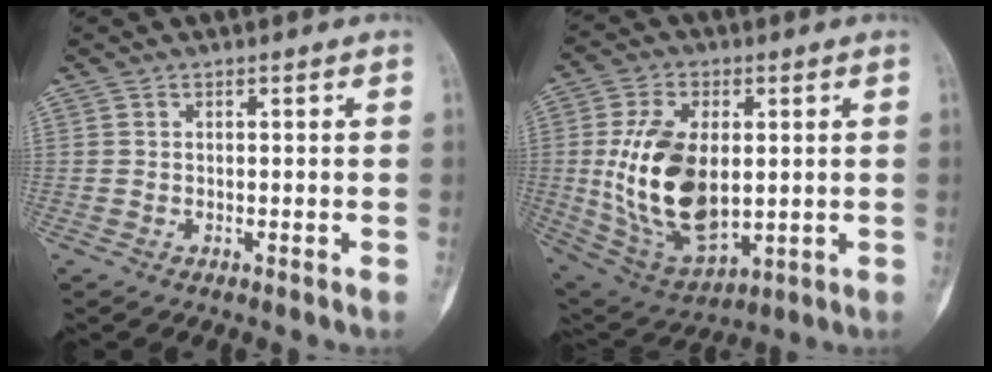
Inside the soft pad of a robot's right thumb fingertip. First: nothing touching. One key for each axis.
{"total": 18.5, "fx": 0.8, "fy": 10.6, "fz": 15.1, "tx": -0.273, "ty": -0.011, "tz": 0.035}